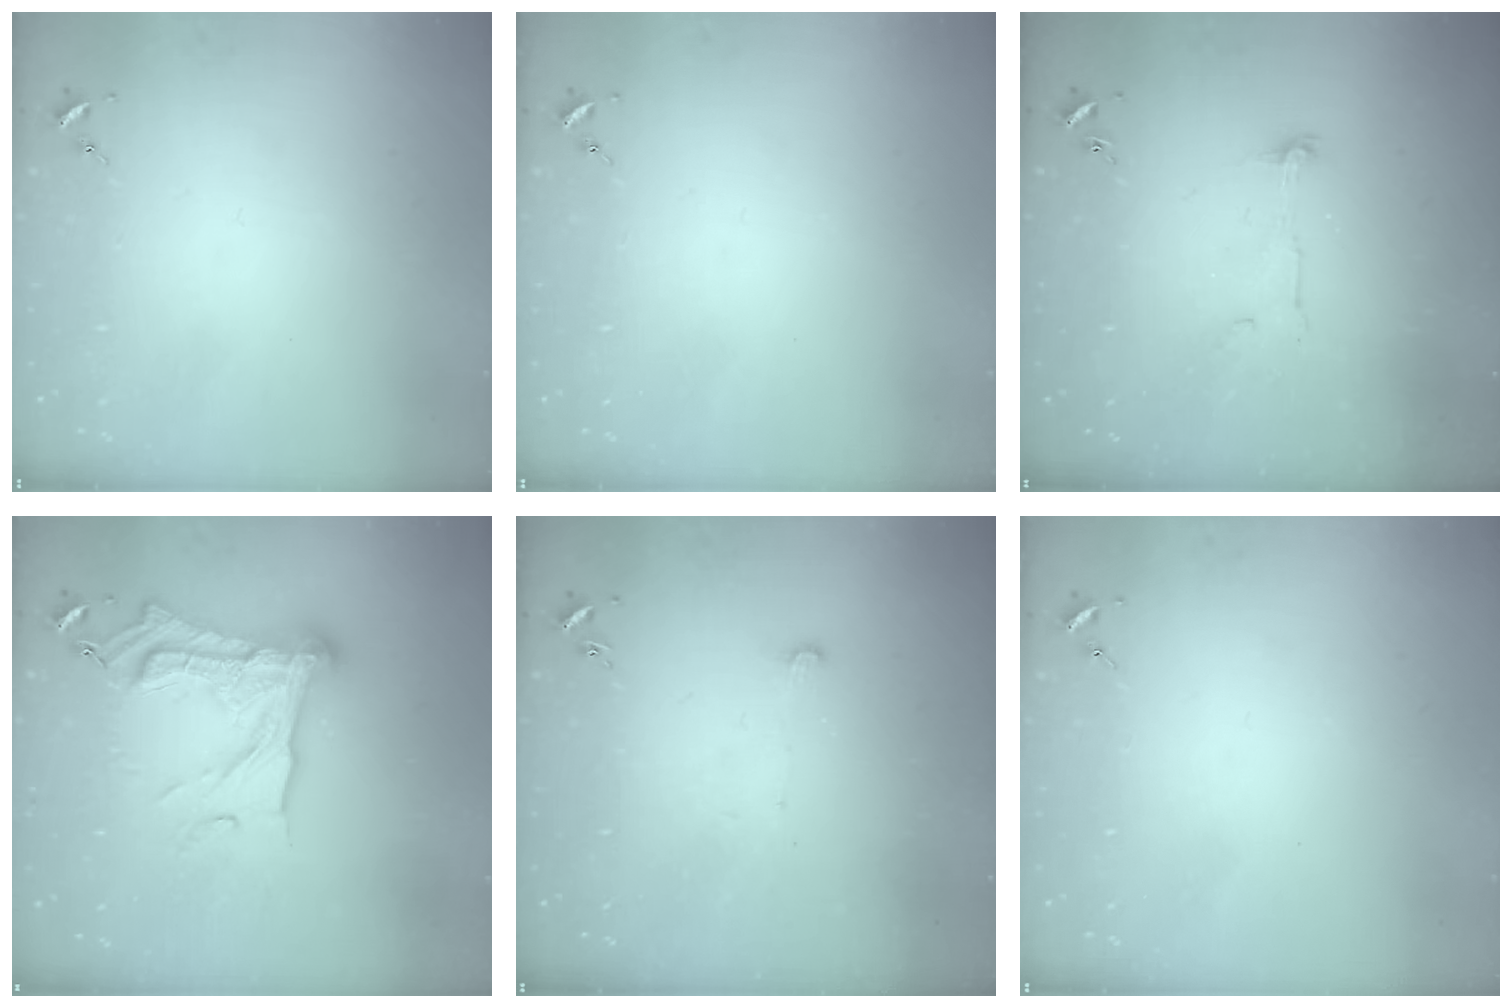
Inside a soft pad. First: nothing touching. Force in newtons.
{"total": 0.0}
{"total": 5.8, "press": 5.8, "slide": 0.5}
{"total": 25.4, "press": 25.2, "slide": 2.5}
{"total": 3.7, "press": 3.7, "slide": 0.3}
{"total": 0.0}